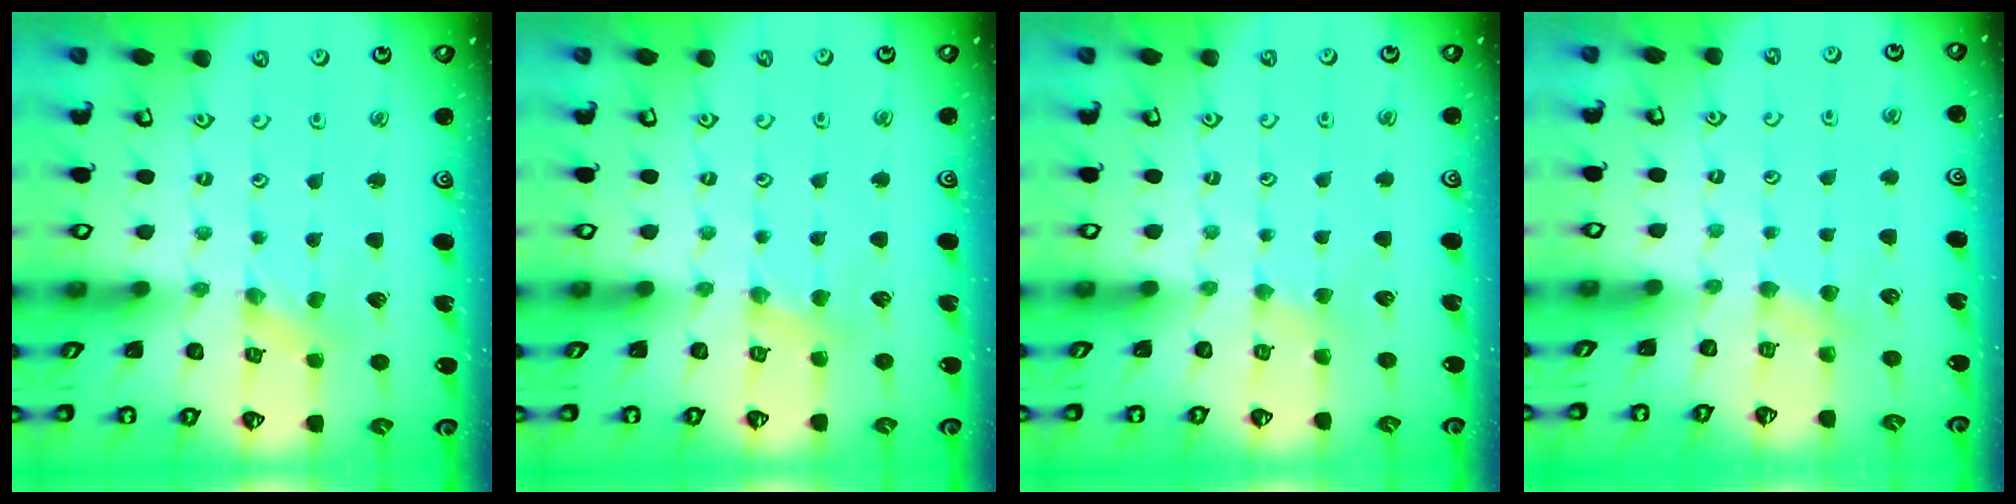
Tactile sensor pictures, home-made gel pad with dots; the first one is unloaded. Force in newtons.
{"total": 3.3, "press": 3.2, "slide": 0.6}
{"total": 2.0, "press": 2.0, "slide": 0.3}
{"total": 2.9, "press": 2.9, "slide": 0.5}